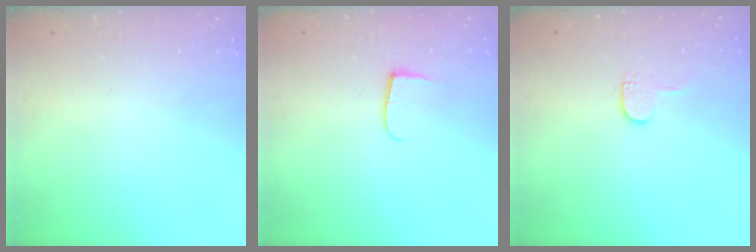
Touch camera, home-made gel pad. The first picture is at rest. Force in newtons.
{"total": 5.2, "press": 5.2, "slide": 0.7}
{"total": 3.4, "press": 3.4, "slide": 0.4}